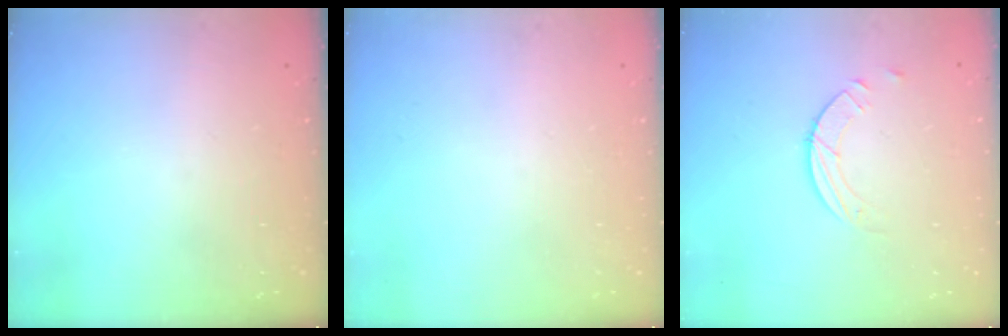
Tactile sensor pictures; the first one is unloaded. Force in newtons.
{"total": 0.0}
{"total": 3.7, "press": 3.7, "slide": 0.4}